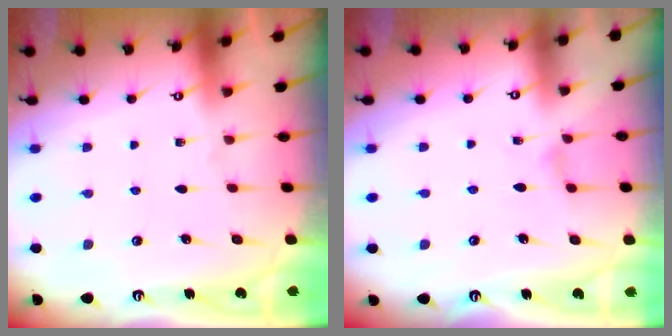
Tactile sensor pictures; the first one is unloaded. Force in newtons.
{"total": 1.8, "press": 1.8, "slide": 0.3}